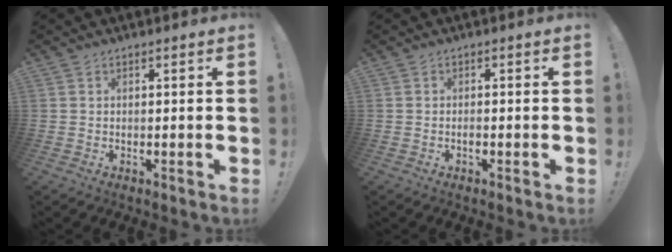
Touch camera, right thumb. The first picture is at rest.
{"total": 0.9, "force": [-0.7, 0.2, 0.6], "torque": [-0.013, 0.002, -0.012]}